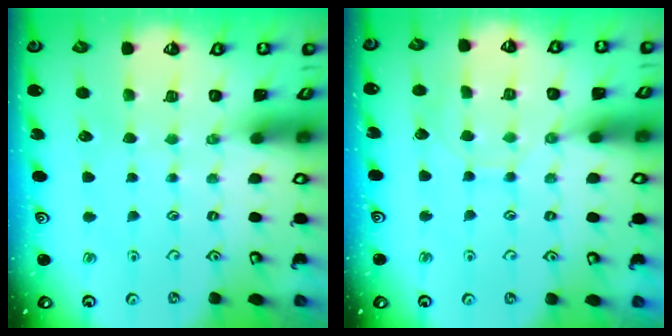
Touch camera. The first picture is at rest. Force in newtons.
{"total": 5.0, "press": 5.0, "slide": 0.5}